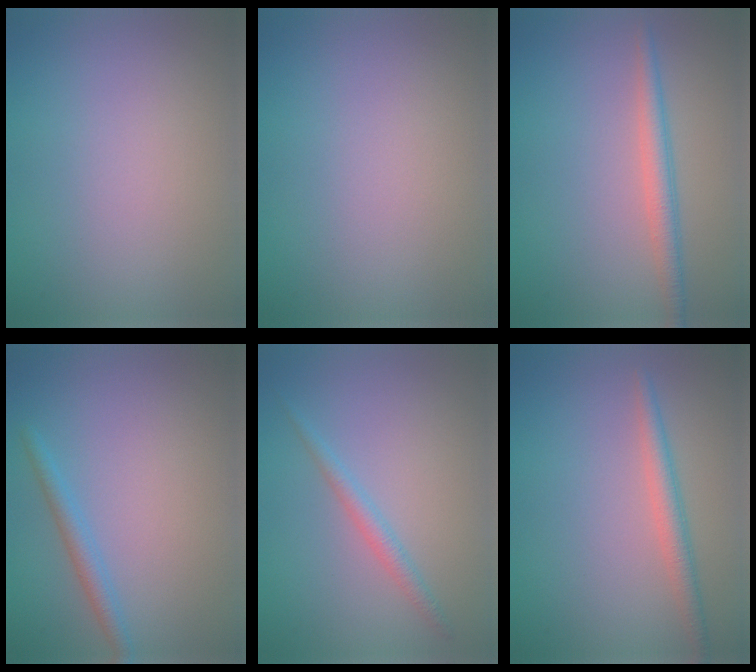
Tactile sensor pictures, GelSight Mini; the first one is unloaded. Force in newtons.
{"total": 0.0}
{"total": 2.4, "press": 2.4, "slide": 0.0}
{"total": 1.8, "press": 1.8, "slide": 0.1}
{"total": 1.5, "press": 1.5, "slide": 0.1}
{"total": 2.3, "press": 2.3, "slide": 0.1}